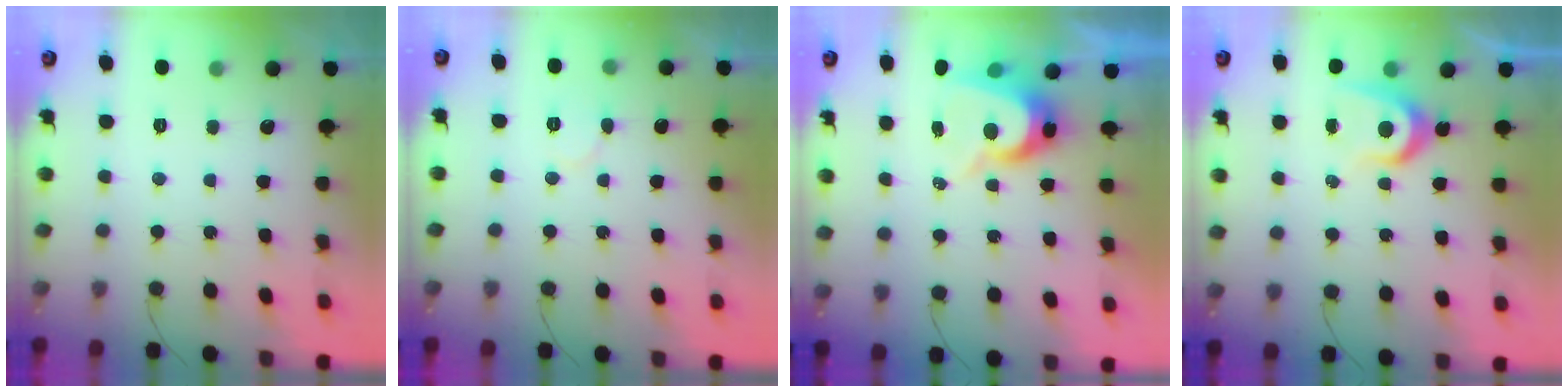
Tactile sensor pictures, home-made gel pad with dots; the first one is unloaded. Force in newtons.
{"total": 4.1, "press": 4.1, "slide": 0.5}
{"total": 8.6, "press": 8.6, "slide": 0.6}
{"total": 6.8, "press": 6.8, "slide": 0.6}